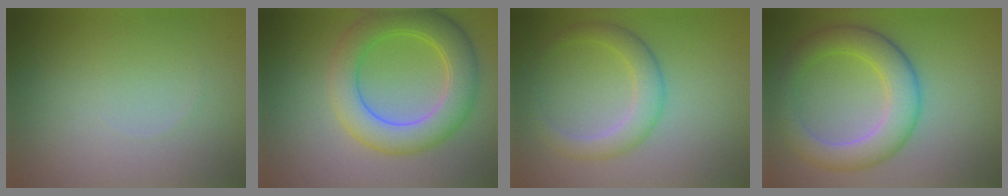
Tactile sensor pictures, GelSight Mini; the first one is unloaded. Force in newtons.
{"total": 6.4, "press": 6.4, "slide": 0.5}
{"total": 3.2, "press": 3.2, "slide": 0.3}
{"total": 5.7, "press": 5.7, "slide": 0.1}